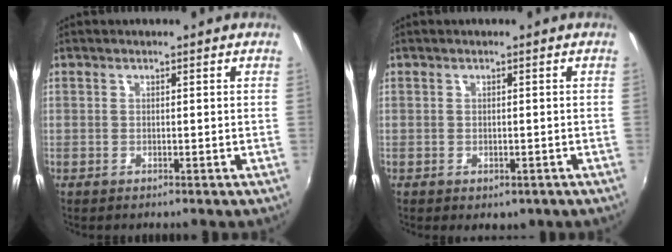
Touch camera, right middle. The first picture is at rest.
{"total": 1.8, "force": [-0.7, 1.4, 1.0], "torque": [-0.016, -0.007, -0.009]}